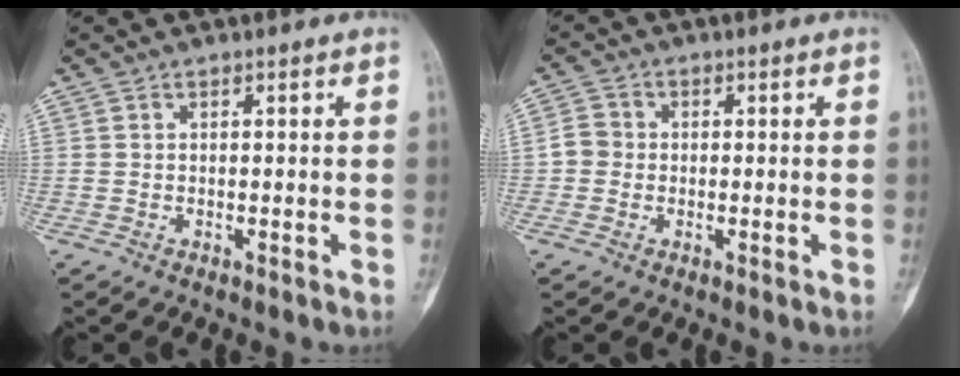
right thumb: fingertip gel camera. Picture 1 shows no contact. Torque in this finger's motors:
{"motor_torque": [-0.01, -0.30, 0.35, -0.10, -0.07]}